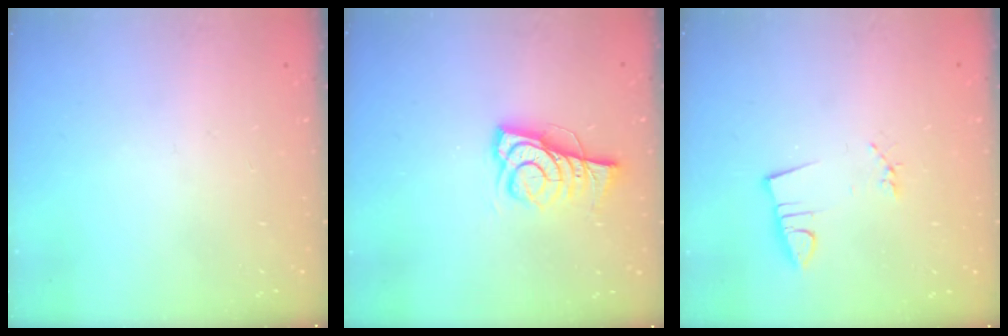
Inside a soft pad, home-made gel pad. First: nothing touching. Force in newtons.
{"total": 7.6, "press": 7.6, "slide": 1.0}
{"total": 2.9, "press": 1.5, "slide": 2.5}